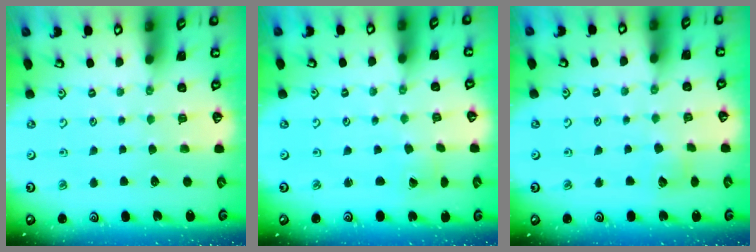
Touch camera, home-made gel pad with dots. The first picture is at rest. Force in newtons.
{"total": 0.7, "press": 0.7, "slide": 0.1}
{"total": 5.2, "press": 5.2, "slide": 0.3}